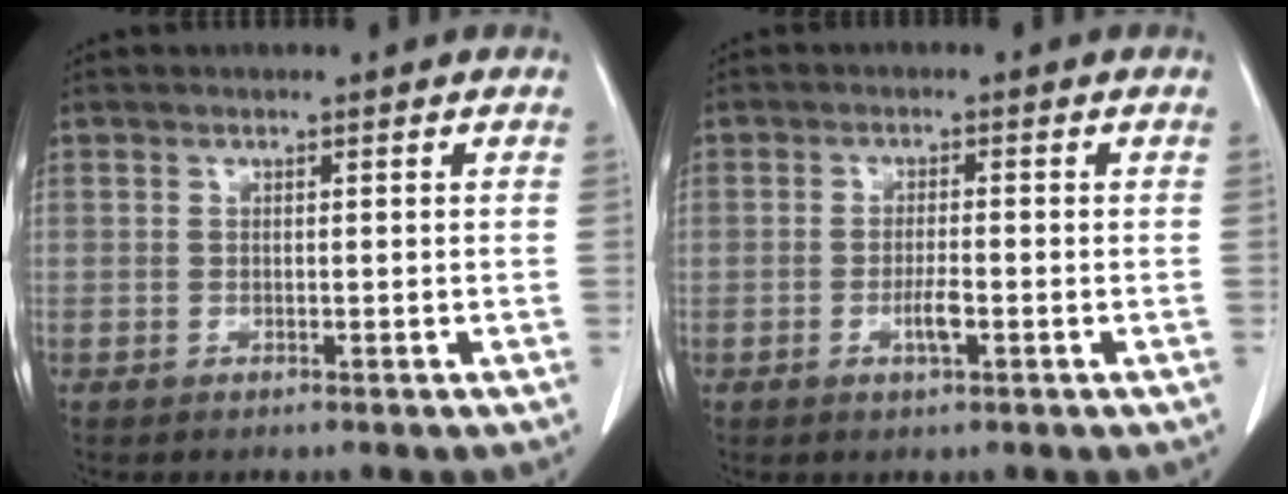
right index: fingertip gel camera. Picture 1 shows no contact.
{"total": 2.8, "force": [-1.0, 0.5, 2.5], "torque": [-0.050, -0.001, -0.016]}